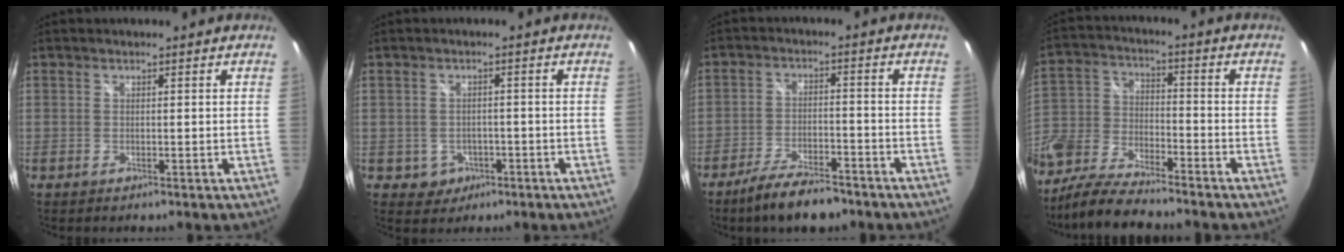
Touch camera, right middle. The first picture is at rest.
{"total": 3.9, "force": [-1.4, 3.5, 0.9], "torque": [-0.029, 0.005, -0.012]}
{"total": 9.5, "force": [-7.6, 2.7, 5.0], "torque": [-0.112, -0.010, -0.129]}
{"total": 15.8, "force": [-11.3, 6.7, 8.9], "torque": [-0.207, -0.023, -0.214]}